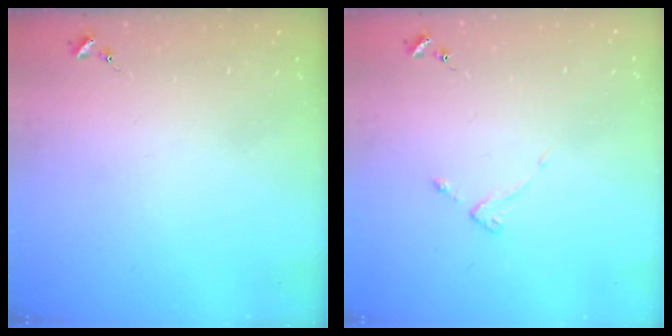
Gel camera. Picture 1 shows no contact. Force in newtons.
{"total": 2.7, "press": 2.6, "slide": 0.5}